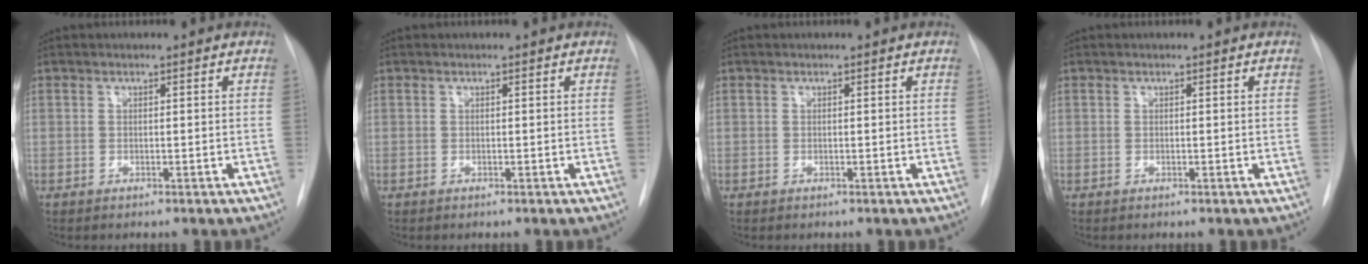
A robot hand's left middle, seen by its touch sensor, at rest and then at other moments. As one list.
[{"total": 0.0}, {"total": 0.0}, {"total": 0.0}]